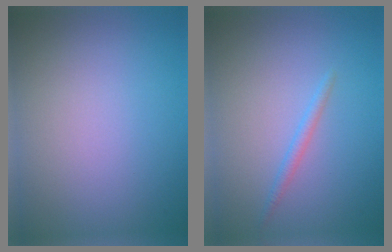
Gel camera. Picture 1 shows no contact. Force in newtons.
{"total": 1.0, "press": 1.0, "slide": 0.1}